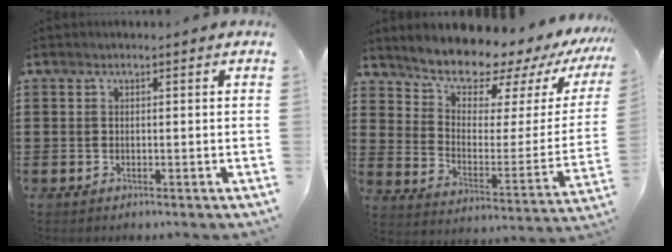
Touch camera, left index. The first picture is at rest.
{"total": 9.2, "force": [8.7, 2.1, 1.9], "torque": [-0.073, -0.080, 0.149]}